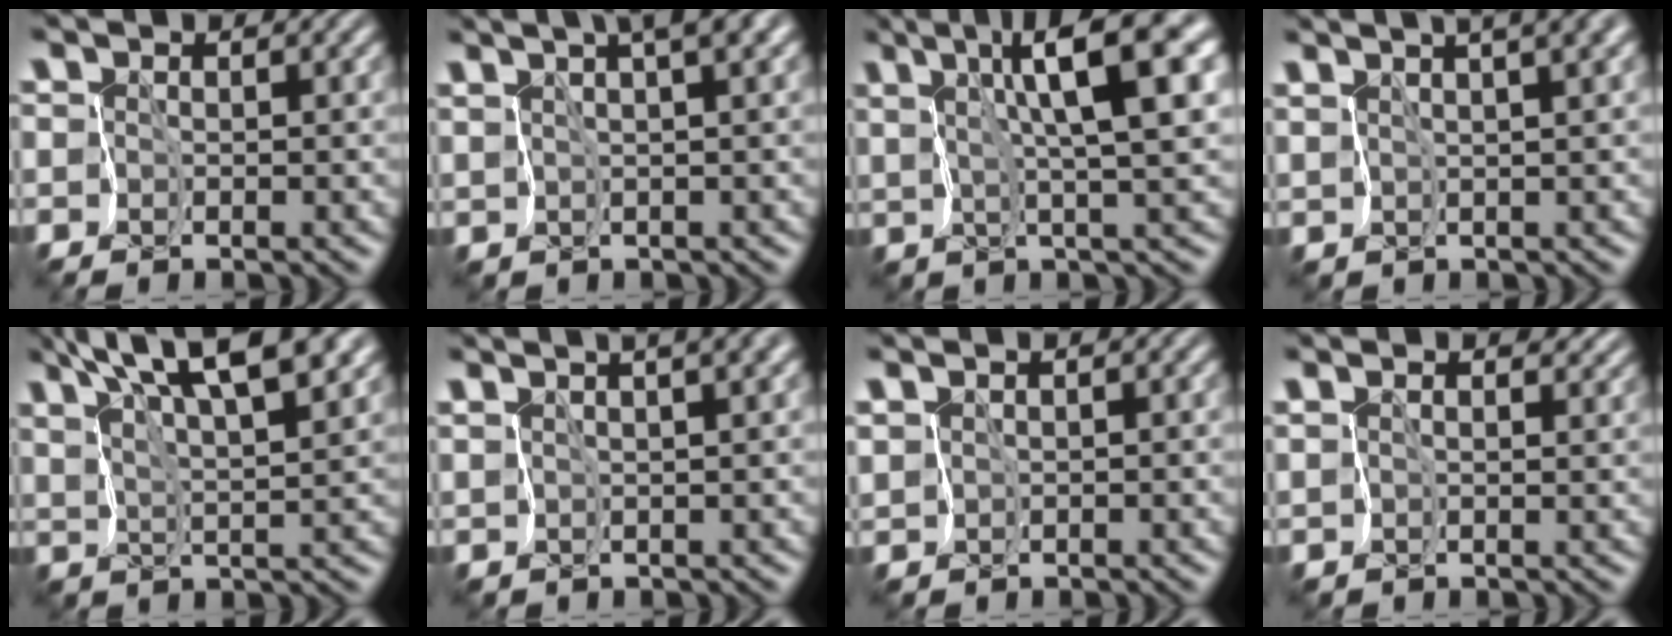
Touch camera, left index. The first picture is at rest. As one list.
[{"total": 5.3, "force": [3.3, 0.8, 4.1], "torque": [-0.069, 0.018, 0.059]}, {"total": 8.7, "force": [3.6, 1.3, 7.8], "torque": [-0.121, 0.011, 0.063]}, {"total": 9.1, "force": [5.6, 3.2, 6.4], "torque": [-0.081, 0.040, 0.074]}, {"total": 11.2, "force": [7.6, 3.4, 7.6], "torque": [-0.125, 0.033, 0.099]}, {"total": 8.2, "force": [5.1, 2.8, 5.8], "torque": [-0.077, 0.038, 0.071]}, {"total": 0.8, "force": [0.8, 0.2, -0.2], "torque": [-0.003, 0.000, 0.018]}, {"total": 2.5, "force": [2.2, 0.9, 0.8], "torque": [-0.024, 0.001, 0.034]}]